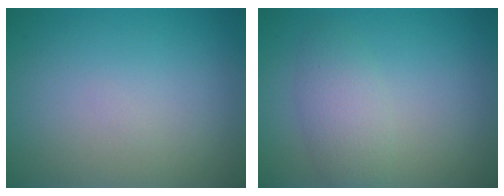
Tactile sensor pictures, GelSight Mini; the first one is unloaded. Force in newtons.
{"total": 2.8, "press": 2.8, "slide": 0.1}